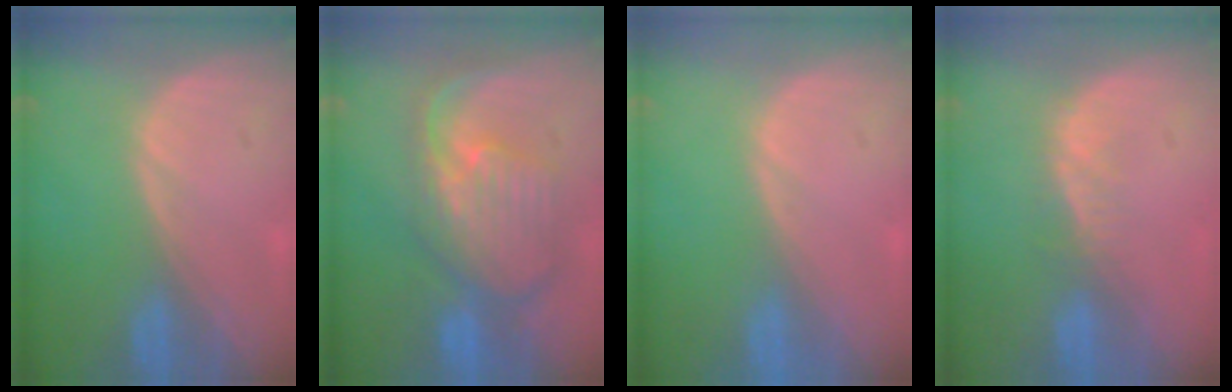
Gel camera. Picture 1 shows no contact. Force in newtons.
{"total": 10.7, "press": 9.5, "slide": 4.9}
{"total": 0.0}
{"total": 2.8, "press": 2.3, "slide": 1.7}